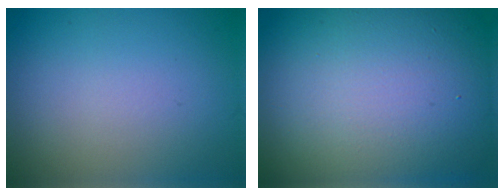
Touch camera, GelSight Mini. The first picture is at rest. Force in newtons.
{"total": 18.8, "press": 18.8, "slide": 0.9}